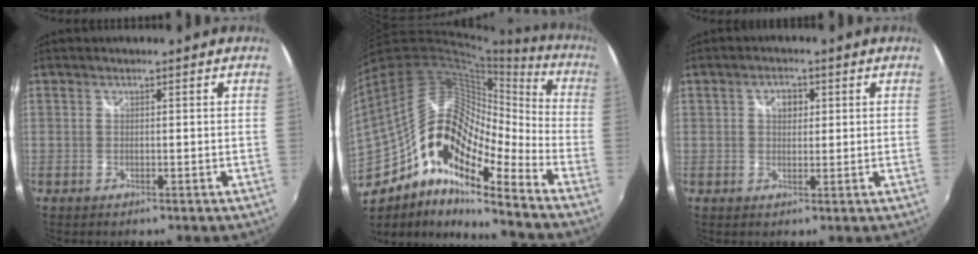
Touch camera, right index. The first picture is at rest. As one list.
[{"total": 19.5, "force": [-9.0, 7.8, 15.5], "torque": [-0.257, -0.012, -0.183]}, {"total": 3.0, "force": [0.8, 2.3, 1.8], "torque": [-0.024, 0.007, 0.012]}]